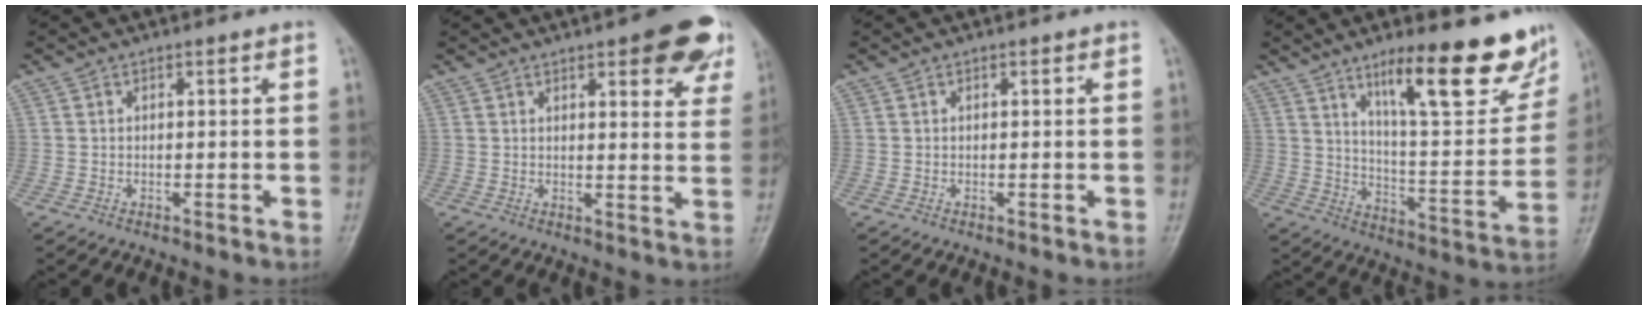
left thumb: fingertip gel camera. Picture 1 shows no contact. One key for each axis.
{"total": 12.0, "fx": 6.8, "fy": 4.0, "fz": 9.0, "tx": -0.070, "ty": -0.023, "tz": 0.077}
{"total": 0.0}
{"total": 20.8, "fx": 13.1, "fy": 5.3, "fz": 15.3, "tx": -0.177, "ty": -0.073, "tz": 0.204}